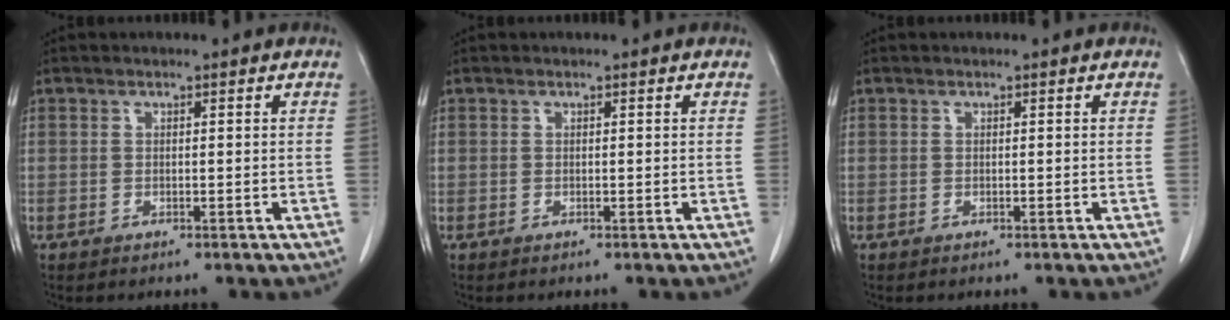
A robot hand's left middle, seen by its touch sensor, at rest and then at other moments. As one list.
[{"total": 0.0}, {"total": 0.0}]